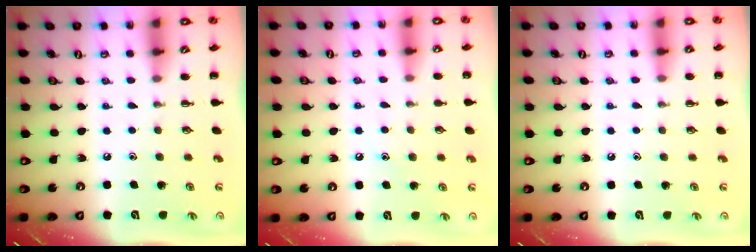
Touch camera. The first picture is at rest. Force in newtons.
{"total": 6.8, "press": 6.6, "slide": 1.7}
{"total": 4.8, "press": 4.6, "slide": 1.6}